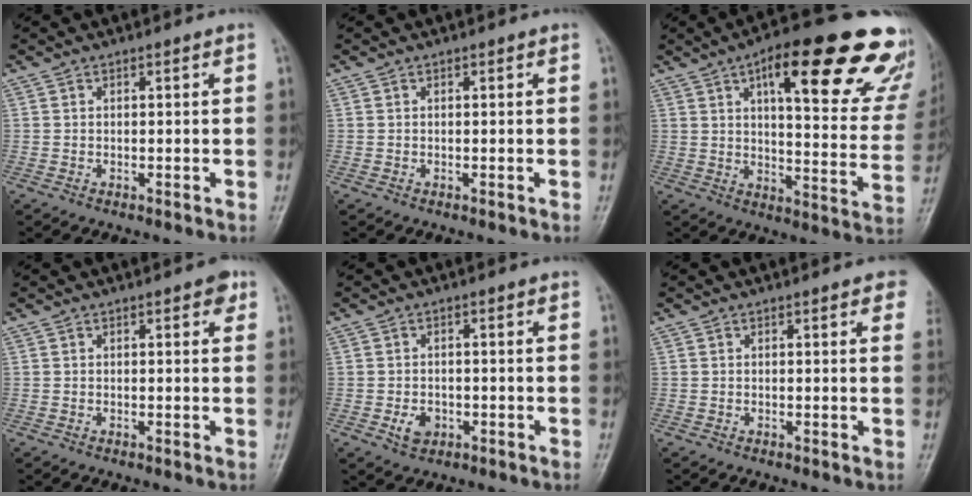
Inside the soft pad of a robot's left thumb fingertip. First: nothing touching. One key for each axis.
{"total": 0.0}
{"total": 28.2, "fx": 16.2, "fy": 8.8, "fz": 21.2, "tx": -0.237, "ty": -0.041, "tz": 0.208}
{"total": 2.1, "fx": 1.0, "fy": 1.0, "fz": 1.5, "tx": -0.010, "ty": -0.001, "tz": 0.009}
{"total": 3.3, "fx": -1.1, "fy": 2.6, "fz": 1.8, "tx": -0.022, "ty": 0.002, "tz": -0.014}
{"total": 6.4, "fx": 4.1, "fy": 2.1, "fz": 4.5, "tx": -0.027, "ty": -0.006, "tz": 0.037}